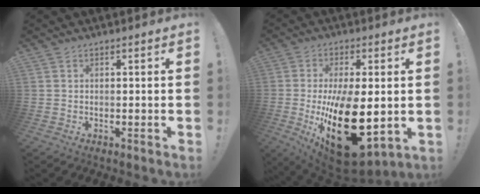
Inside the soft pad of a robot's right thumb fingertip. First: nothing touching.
{"total": 24.9, "force": [-3.1, 12.4, 21.4], "torque": [-0.357, -0.012, -0.025]}